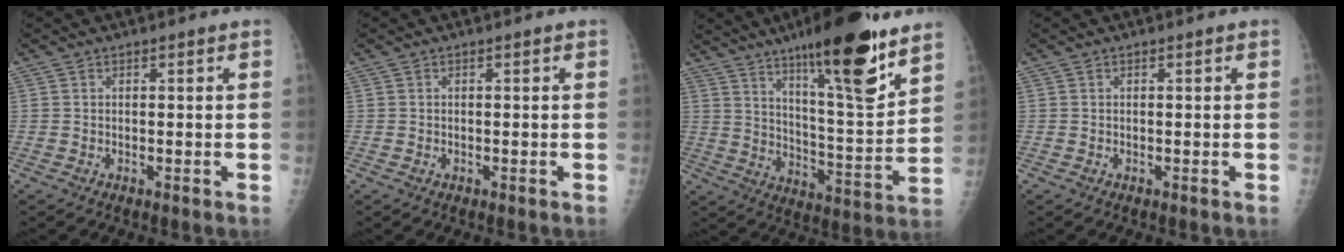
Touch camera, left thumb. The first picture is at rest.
{"total": 0.0}
{"total": 20.4, "force": [13.1, 3.9, 15.1], "torque": [-0.205, -0.076, 0.208]}
{"total": 0.0}